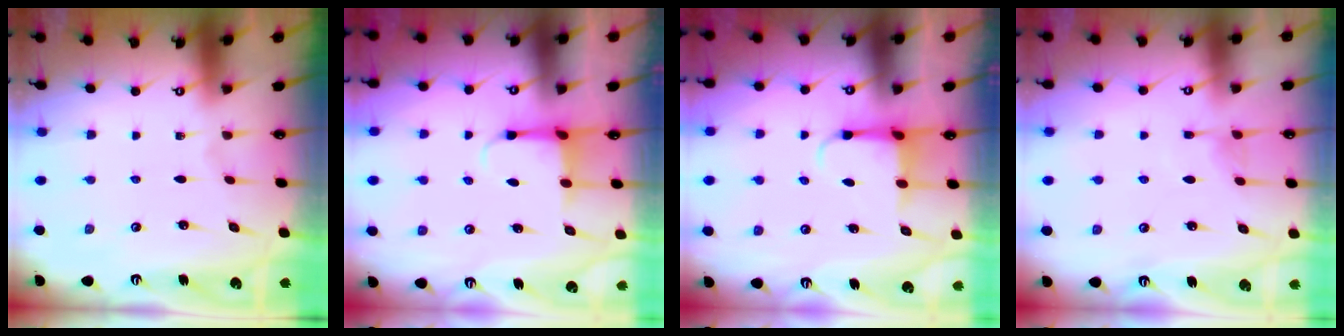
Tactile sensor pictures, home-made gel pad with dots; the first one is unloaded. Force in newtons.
{"total": 3.8, "press": 3.6, "slide": 1.3}
{"total": 4.0, "press": 3.8, "slide": 1.2}
{"total": 6.0, "press": 6.0, "slide": 0.6}